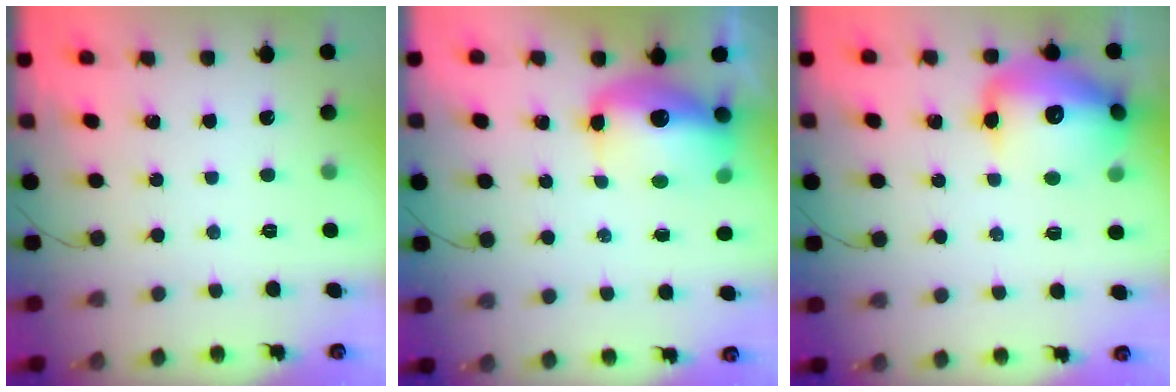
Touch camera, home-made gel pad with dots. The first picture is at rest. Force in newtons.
{"total": 12.8, "press": 12.5, "slide": 2.8}
{"total": 18.4, "press": 18.2, "slide": 2.9}